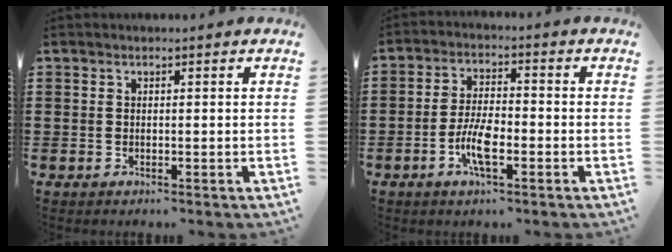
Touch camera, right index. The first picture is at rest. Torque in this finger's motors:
{"motor_torque": [2.14, 0.00, 0.23, 0.06]}